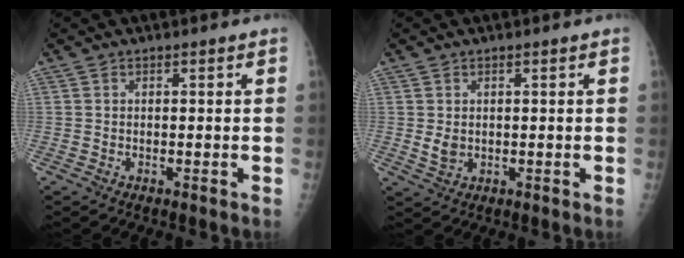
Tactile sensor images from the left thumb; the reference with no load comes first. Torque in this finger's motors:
{"motor_torque": [-0.05, 0.08, 0.07, -0.34, 0.00]}